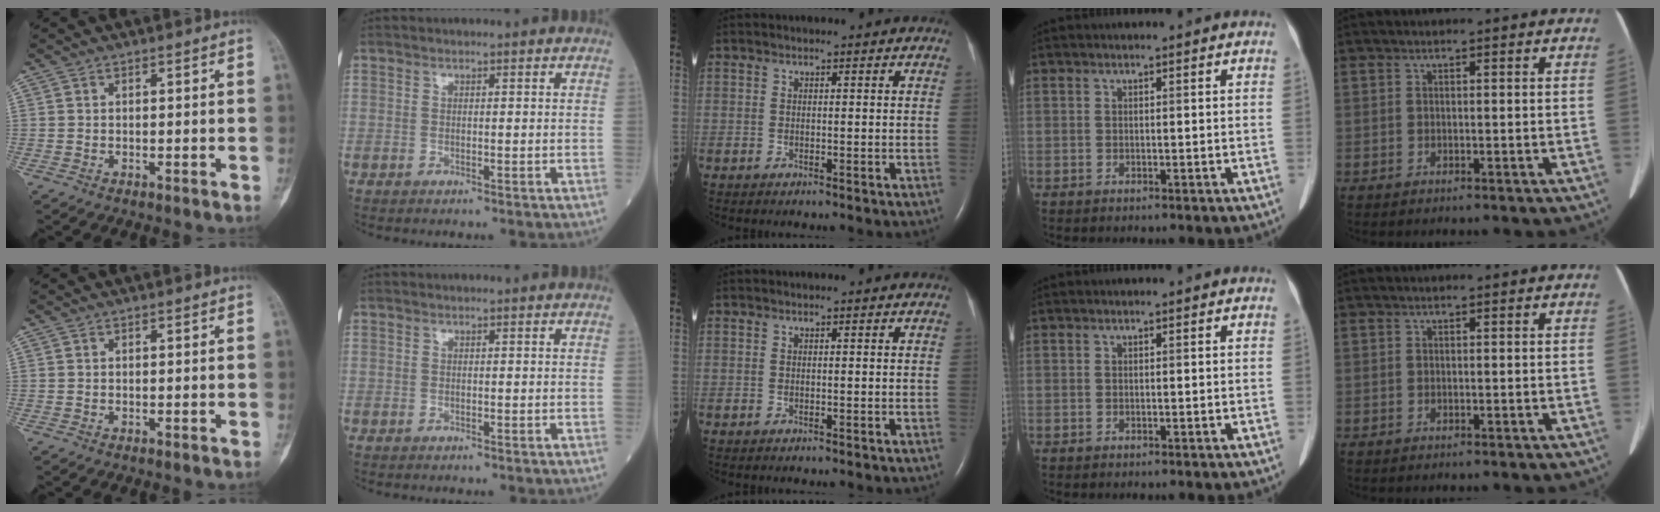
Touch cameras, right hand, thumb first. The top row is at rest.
{}